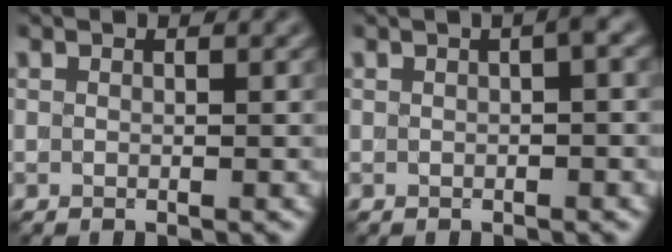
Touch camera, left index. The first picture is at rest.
{"total": 1.7, "force": [0.3, 0.2, 1.6], "torque": [-0.021, 0.009, 0.004]}